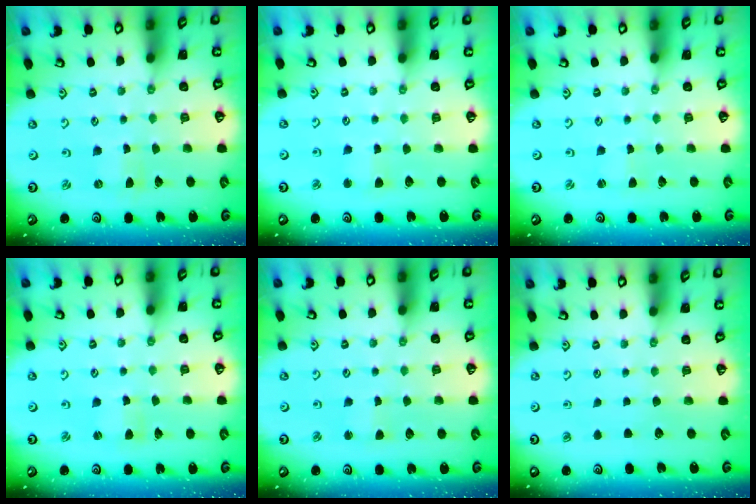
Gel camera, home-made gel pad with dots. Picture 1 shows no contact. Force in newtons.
{"total": 2.7, "press": 2.7, "slide": 0.3}
{"total": 0.7, "press": 0.7, "slide": 0.1}
{"total": 1.6, "press": 1.6, "slide": 0.2}
{"total": 2.1, "press": 2.1, "slide": 0.4}
{"total": 0.0}